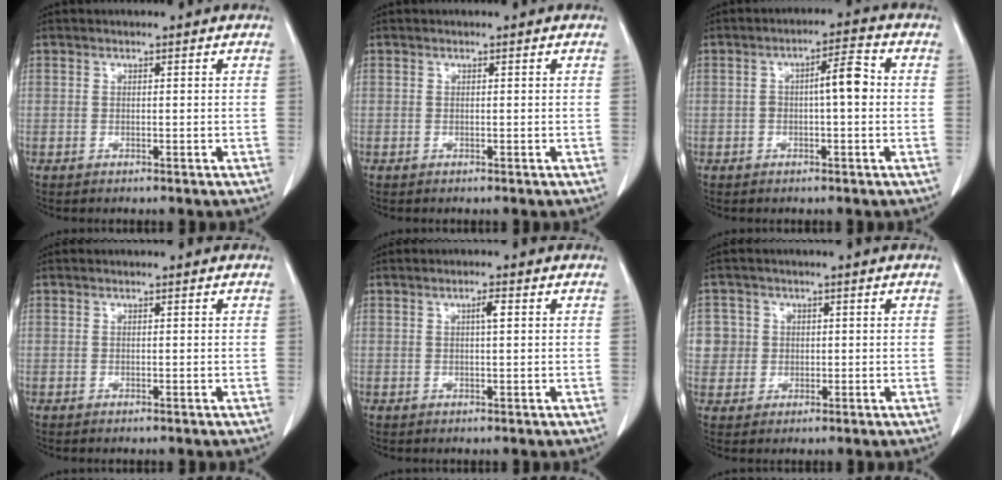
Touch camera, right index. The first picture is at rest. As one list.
[{"total": 0.0}, {"total": 5.1, "force": [0.0, 1.0, 4.9], "torque": [-0.079, 0.021, -0.003]}, {"total": 0.0}, {"total": 1.7, "force": [0.4, 0.1, 1.6], "torque": [-0.028, 0.003, 0.007]}, {"total": 4.5, "force": [0.7, 4.4, 0.0], "torque": [0.014, 0.010, 0.015]}]